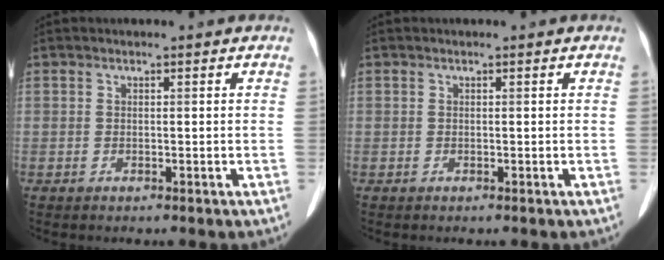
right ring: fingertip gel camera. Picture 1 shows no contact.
{"total": 0.0}